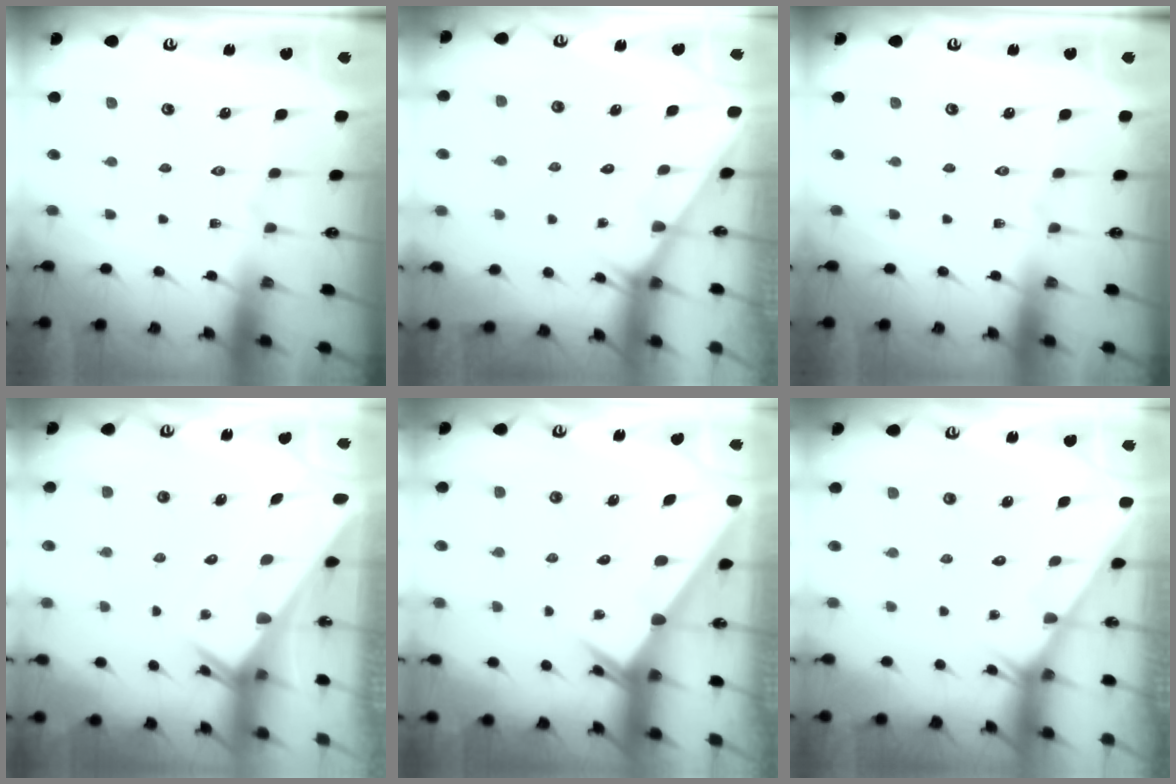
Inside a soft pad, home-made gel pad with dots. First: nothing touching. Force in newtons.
{"total": 2.1, "press": 2.1, "slide": 0.2}
{"total": 0.0}
{"total": 2.7, "press": 2.7, "slide": 0.1}
{"total": 2.5, "press": 2.5, "slide": 0.1}
{"total": 1.5, "press": 1.4, "slide": 0.1}